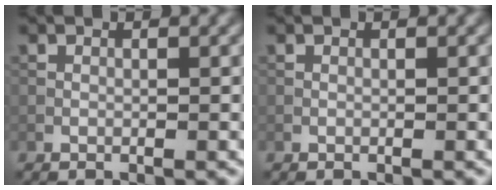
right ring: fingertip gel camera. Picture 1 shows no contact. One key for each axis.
{"total": 0.0}